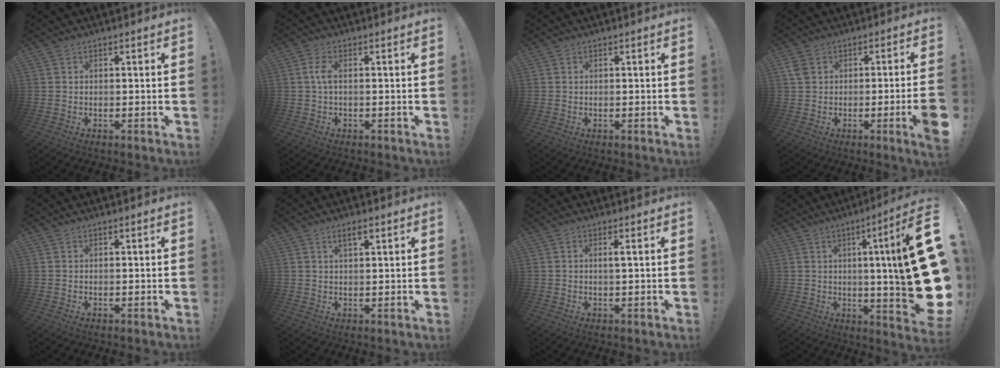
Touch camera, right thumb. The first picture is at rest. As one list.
[{"total": 3.6, "force": [0.0, 1.3, 3.4], "torque": [-0.070, 0.005, -0.002]}, {"total": 0.0}, {"total": 6.3, "force": [-1.4, 0.9, 6.1], "torque": [-0.095, 0.005, -0.017]}, {"total": 0.0}, {"total": 3.1, "force": [1.7, 1.1, 2.4], "torque": [-0.037, -0.004, 0.026]}, {"total": 1.7, "force": [0.4, -0.1, 1.6], "torque": [-0.017, -0.006, 0.000]}, {"total": 21.7, "force": [1.4, 0.9, 21.6], "torque": [-0.303, -0.031, 0.016]}]